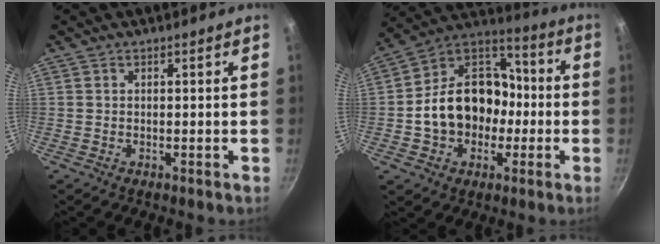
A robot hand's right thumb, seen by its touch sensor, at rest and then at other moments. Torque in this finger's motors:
{"motor_torque": [2.11, 2.07, 0.98, -0.65, 0.12]}